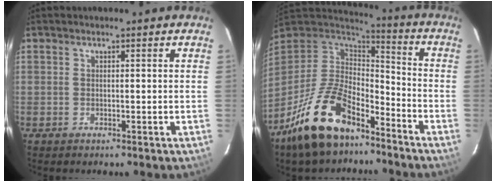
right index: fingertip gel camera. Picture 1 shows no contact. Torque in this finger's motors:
{"motor_torque": [1.11, -1.02, 0.90, 0.21]}